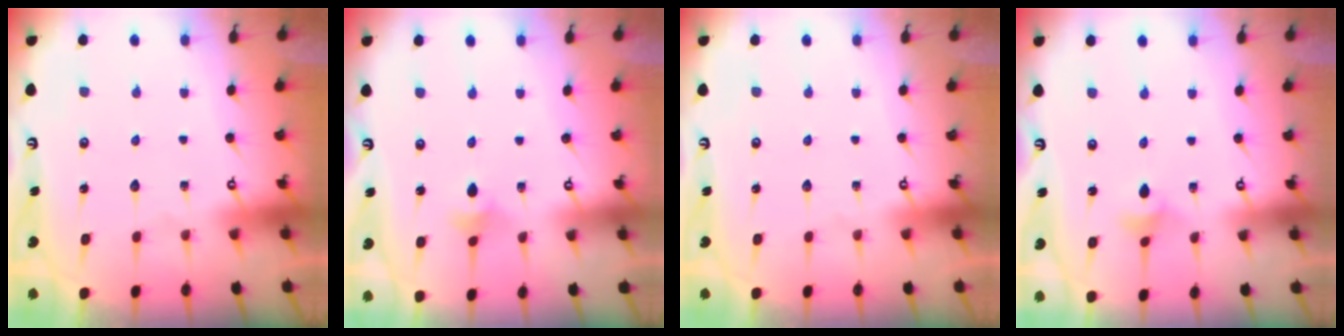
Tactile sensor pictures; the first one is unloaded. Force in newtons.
{"total": 2.6, "press": 2.5, "slide": 0.5}
{"total": 0.0}
{"total": 2.9, "press": 2.9, "slide": 0.5}